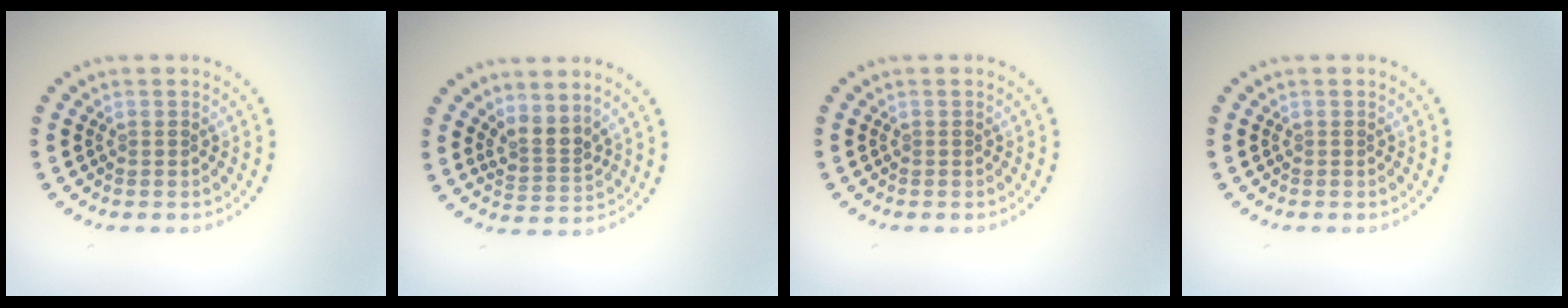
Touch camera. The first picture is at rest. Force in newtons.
{"total": 2.5, "press": 1.8, "slide": 1.7}
{"total": 0.0}
{"total": 0.0}